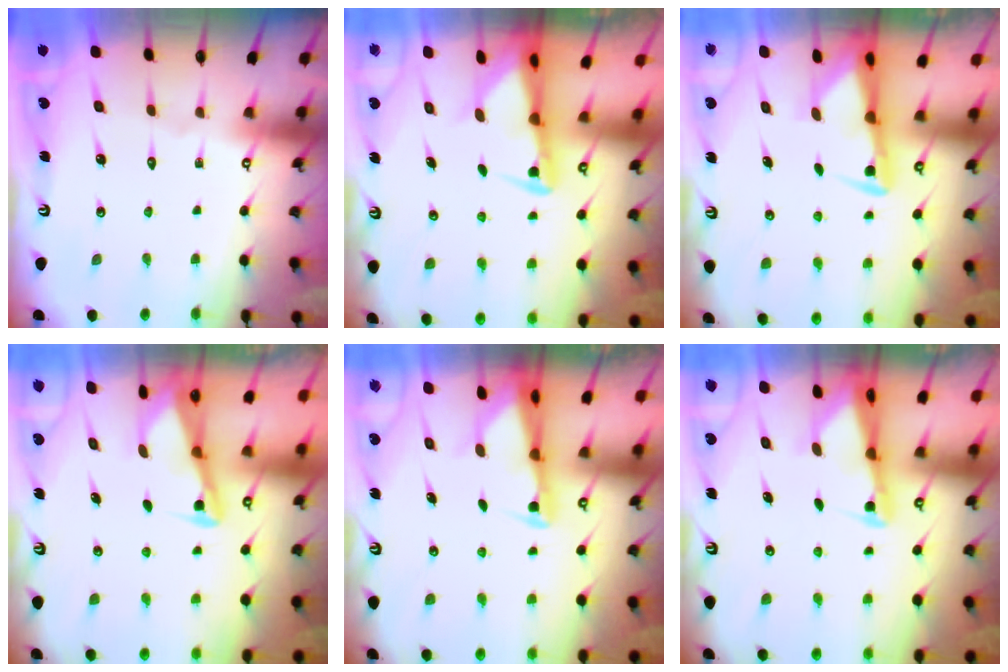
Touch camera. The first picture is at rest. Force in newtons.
{"total": 2.9, "press": 2.9, "slide": 0.6}
{"total": 2.9, "press": 2.9, "slide": 0.4}
{"total": 3.0, "press": 3.0, "slide": 0.4}
{"total": 2.5, "press": 2.5, "slide": 0.5}
{"total": 3.1, "press": 3.0, "slide": 0.5}